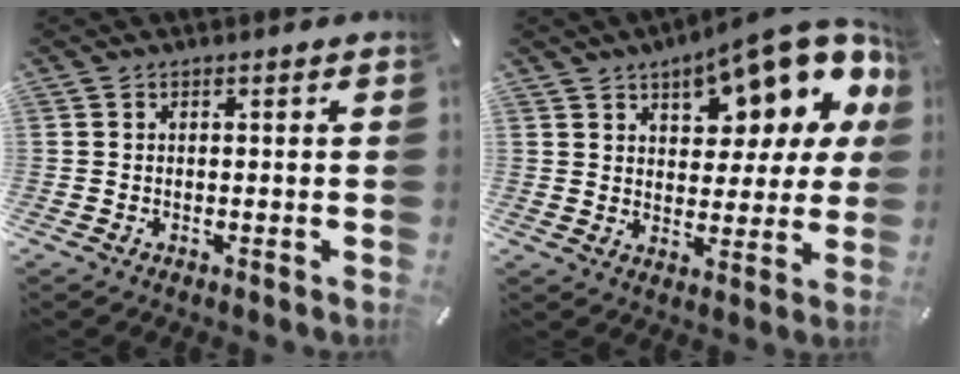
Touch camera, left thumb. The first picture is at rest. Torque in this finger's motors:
{"motor_torque": [1.03, 1.04, 1.90, -0.87, 0.45]}